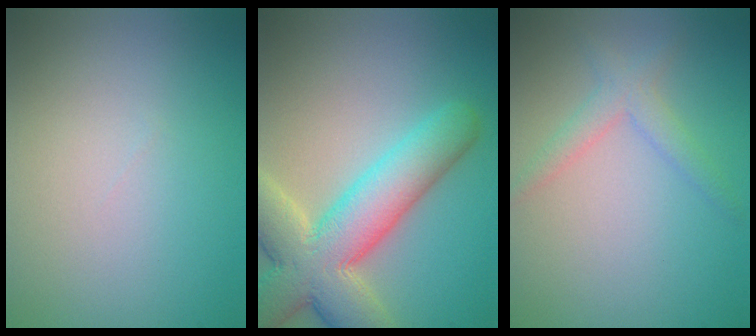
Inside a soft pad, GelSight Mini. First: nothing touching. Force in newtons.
{"total": 9.6, "press": 9.6, "slide": 0.8}
{"total": 2.1, "press": 2.1, "slide": 0.1}